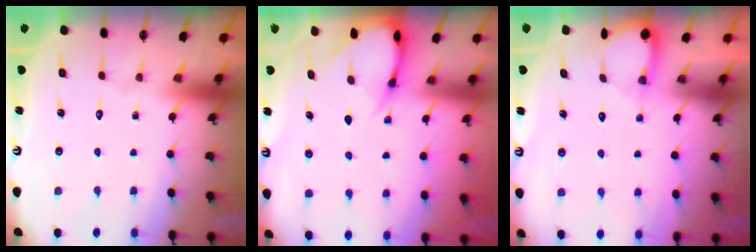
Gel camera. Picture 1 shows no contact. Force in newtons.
{"total": 4.2, "press": 4.1, "slide": 0.6}
{"total": 3.5, "press": 3.5, "slide": 0.3}